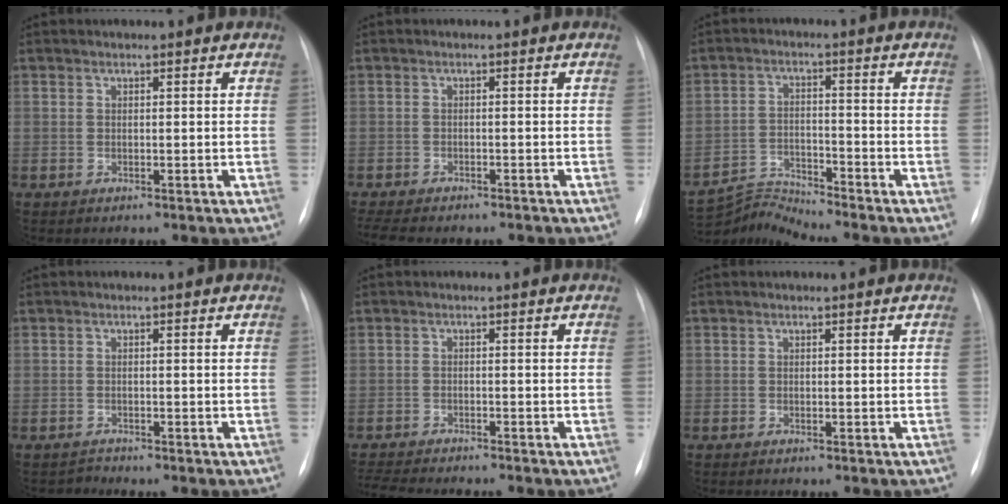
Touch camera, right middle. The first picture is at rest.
{"total": 8.6, "force": [-7.2, 2.6, 4.0], "torque": [-0.063, 0.001, -0.093]}
{"total": 5.9, "force": [-5.1, -2.2, -1.7], "torque": [0.017, -0.006, -0.094]}
{"total": 0.7, "force": [-0.6, 0.0, -0.4], "torque": [0.008, -0.006, -0.008]}
{"total": 7.7, "force": [-7.0, 0.4, 3.1], "torque": [-0.049, -0.012, -0.110]}
{"total": 0.0}